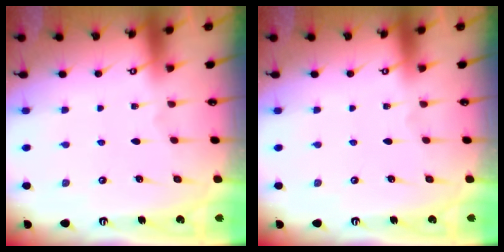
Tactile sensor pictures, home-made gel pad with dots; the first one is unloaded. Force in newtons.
{"total": 0.0}